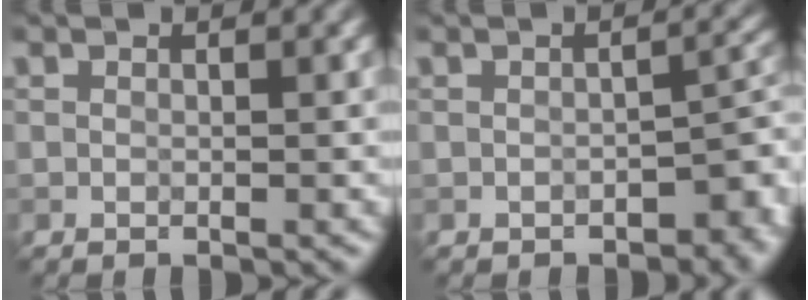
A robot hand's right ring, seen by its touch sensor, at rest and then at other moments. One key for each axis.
{"total": 3.9, "fx": -1.8, "fy": 2.1, "fz": 2.8, "tx": -0.019, "ty": 0.004, "tz": -0.027}